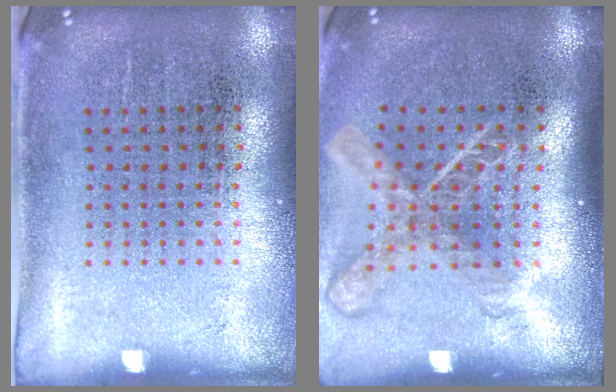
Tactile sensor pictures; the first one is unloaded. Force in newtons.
{"total": 1.8, "press": 1.4, "slide": 1.2}